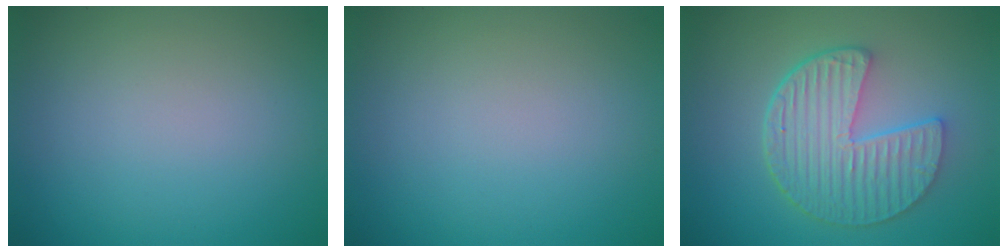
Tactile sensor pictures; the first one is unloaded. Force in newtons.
{"total": 0.0}
{"total": 6.3, "press": 4.6, "slide": 4.3}